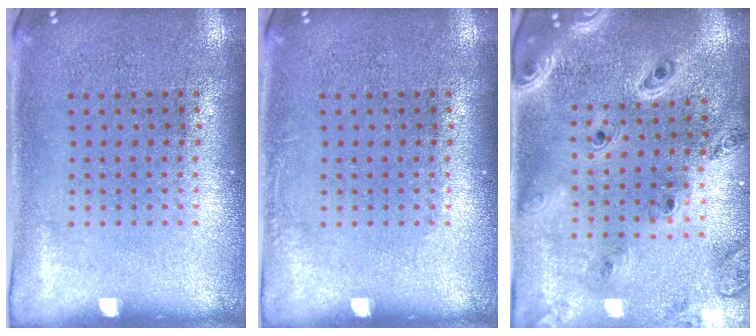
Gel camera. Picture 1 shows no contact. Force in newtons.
{"total": 0.7, "press": 0.7, "slide": 0.1}
{"total": 2.0, "press": 1.9, "slide": 0.6}